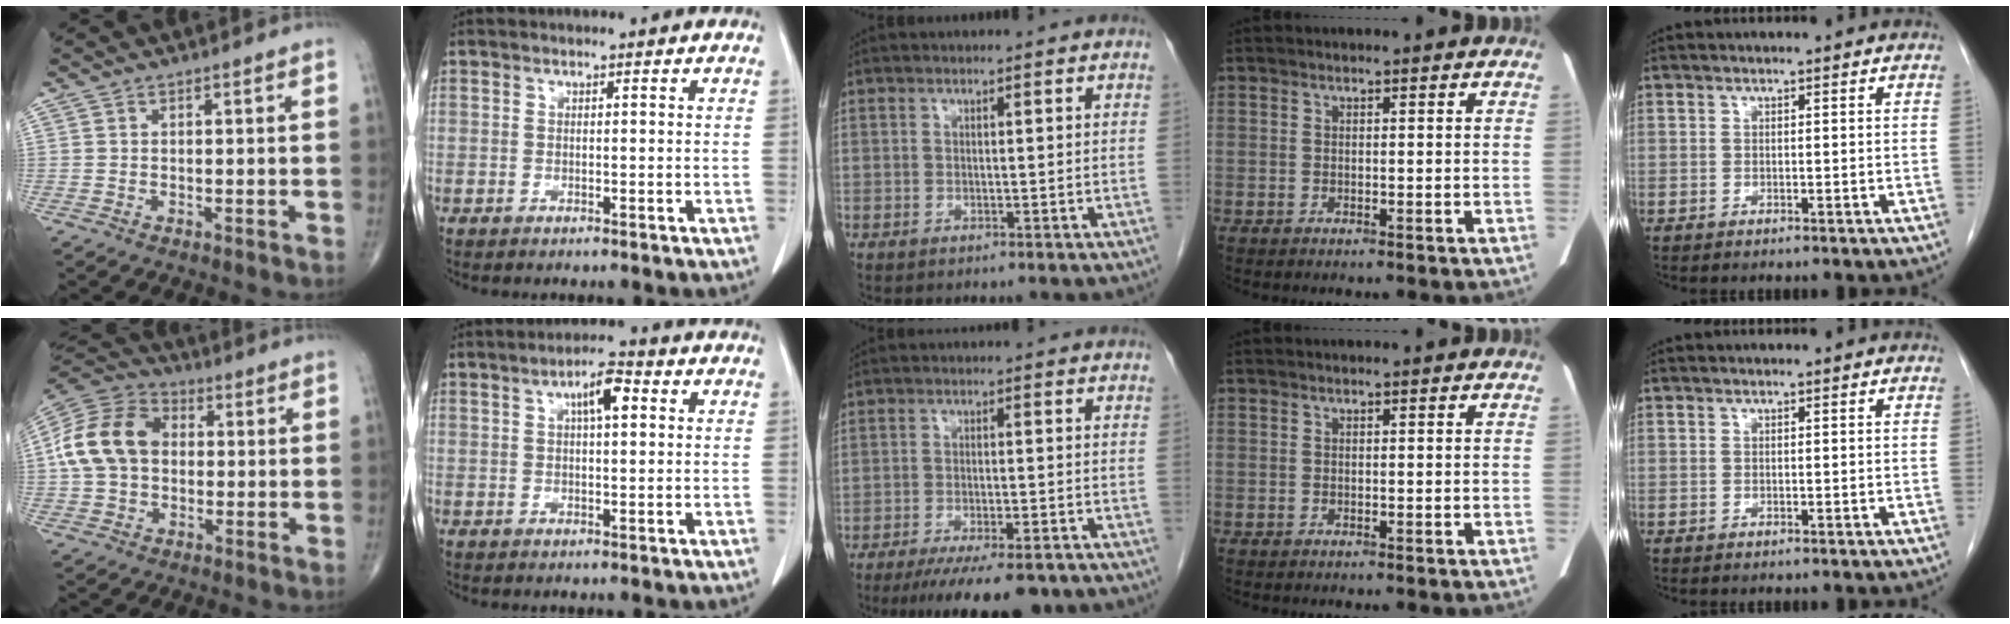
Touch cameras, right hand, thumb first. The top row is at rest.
{"thumb": {"total": 15.0, "force": [1.0, 11.2, 9.9], "torque": [-0.180, 0.033, 0.010]}, "index": {"total": 4.7, "force": [1.5, 1.2, 4.3], "torque": [-0.076, 0.012, 0.024]}, "middle": {"total": 11.6, "force": [-8.9, 2.7, 6.9], "torque": [-0.096, -0.014, -0.130]}}